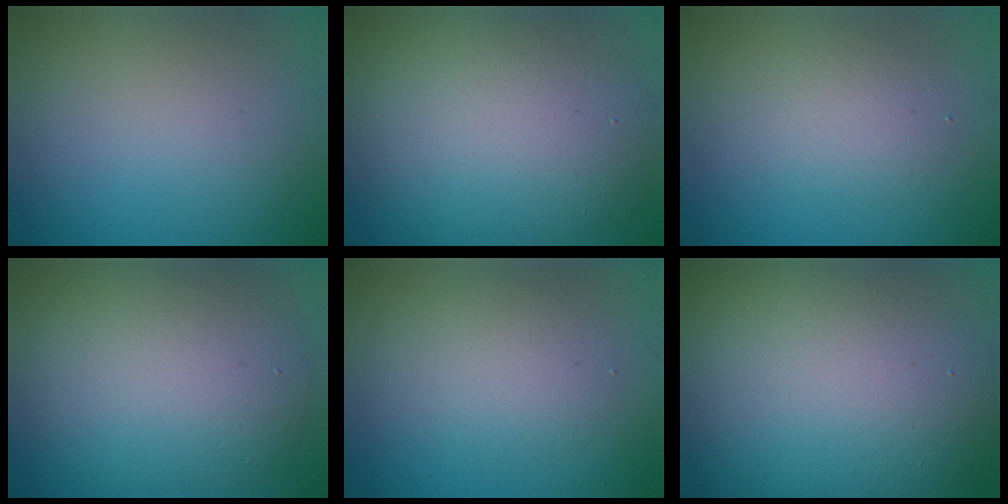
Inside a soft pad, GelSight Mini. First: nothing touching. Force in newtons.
{"total": 11.1, "press": 11.1, "slide": 1.2}
{"total": 2.3, "press": 2.3, "slide": 0.0}
{"total": 8.6, "press": 8.6, "slide": 0.3}
{"total": 2.8, "press": 2.8, "slide": 0.2}
{"total": 16.0, "press": 16.0, "slide": 1.3}